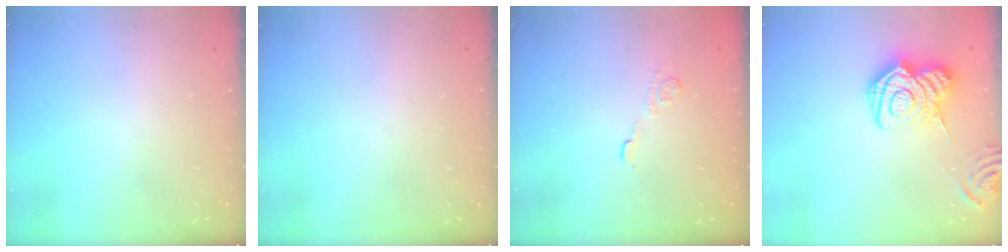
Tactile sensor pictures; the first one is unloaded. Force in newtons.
{"total": 0.0}
{"total": 5.7, "press": 5.5, "slide": 1.2}
{"total": 16.9, "press": 16.8, "slide": 1.1}